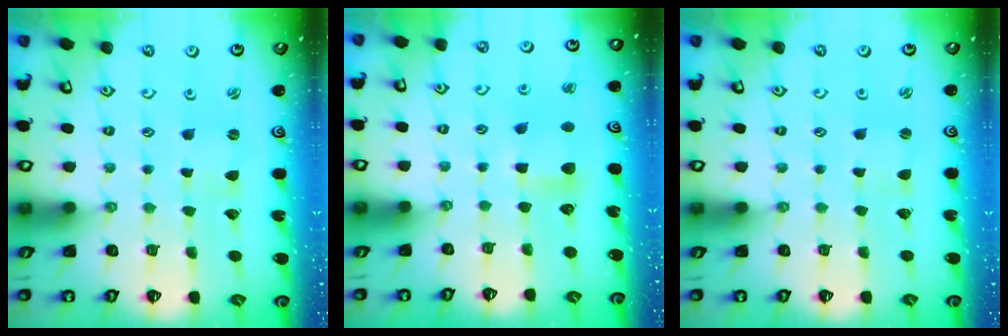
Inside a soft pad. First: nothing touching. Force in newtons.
{"total": 6.5, "press": 6.5, "slide": 0.6}
{"total": 1.5, "press": 1.4, "slide": 0.3}